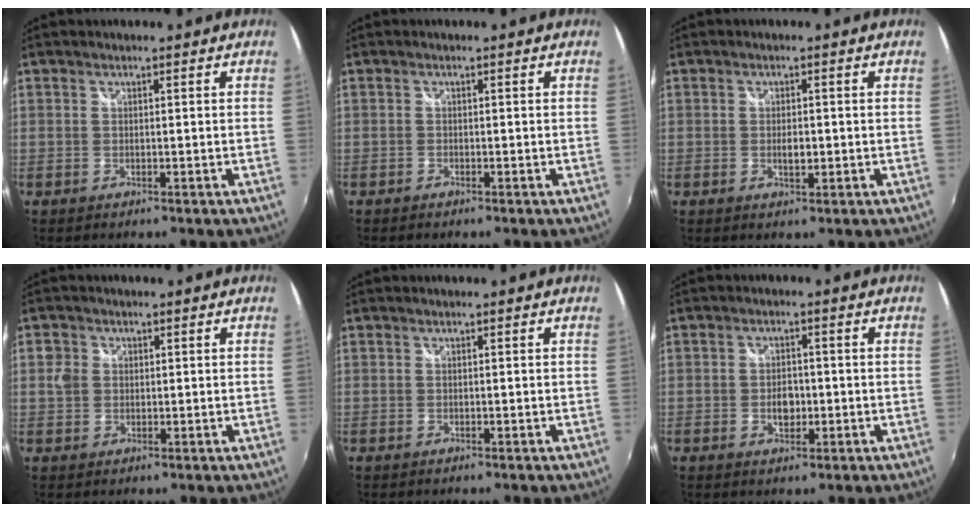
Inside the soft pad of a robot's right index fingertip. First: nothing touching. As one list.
[{"total": 0.6, "force": [-0.5, 0.2, 0.1], "torque": [-0.004, -0.002, -0.012]}, {"total": 2.0, "force": [-0.3, 1.0, 1.7], "torque": [-0.029, 0.001, -0.002]}, {"total": 2.8, "force": [0.0, 2.7, 0.8], "torque": [-0.015, 0.006, -0.005]}, {"total": 0.0}, {"total": 3.1, "force": [-0.7, 2.1, 2.1], "torque": [-0.035, 0.004, -0.009]}]